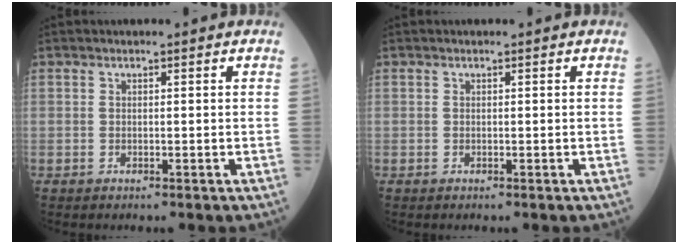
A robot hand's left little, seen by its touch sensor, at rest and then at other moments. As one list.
[{"total": 0.0}]